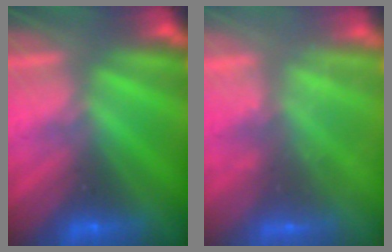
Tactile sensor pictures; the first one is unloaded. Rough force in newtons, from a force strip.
{"total": 2.3}